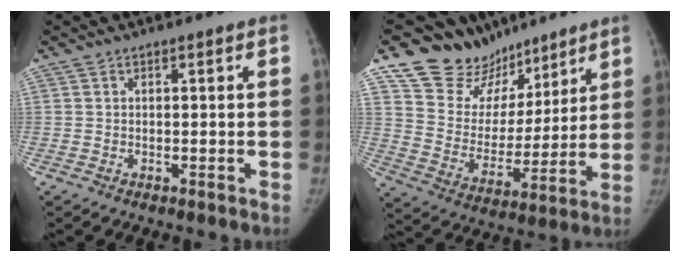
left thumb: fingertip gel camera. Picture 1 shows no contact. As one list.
[{"total": 17.1, "force": [13.5, 9.9, 3.4], "torque": [-0.006, -0.088, 0.234]}]